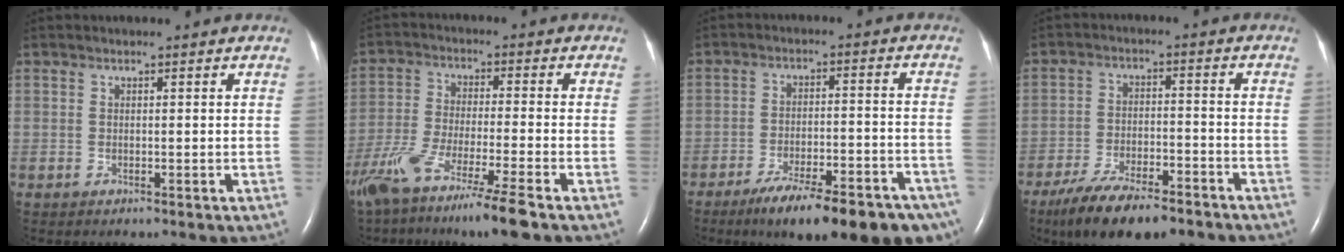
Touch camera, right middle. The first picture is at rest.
{"total": 13.2, "force": [-9.5, -0.6, 9.2], "torque": [-0.181, -0.046, -0.167]}
{"total": 18.7, "force": [-13.9, 4.5, 11.7], "torque": [-0.107, 0.008, -0.197]}
{"total": 13.3, "force": [-10.3, 3.5, 7.6], "torque": [-0.127, -0.016, -0.169]}